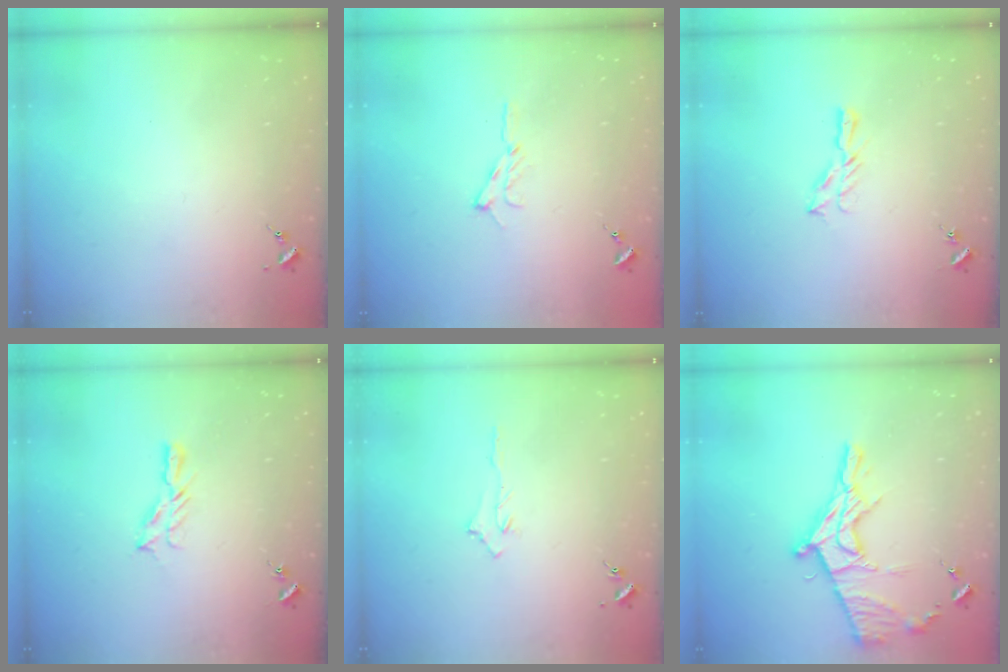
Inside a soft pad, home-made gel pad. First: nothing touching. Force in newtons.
{"total": 6.5, "press": 6.5, "slide": 0.8}
{"total": 5.1, "press": 5.1, "slide": 0.5}
{"total": 4.7, "press": 4.7, "slide": 0.5}
{"total": 2.9, "press": 2.9, "slide": 0.4}
{"total": 16.9, "press": 16.8, "slide": 1.4}